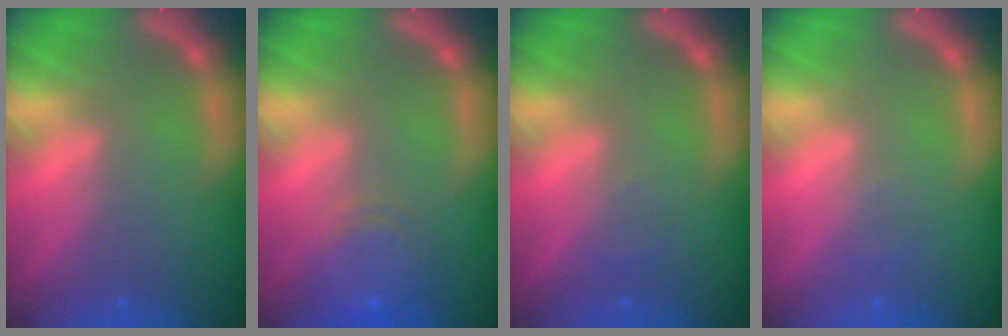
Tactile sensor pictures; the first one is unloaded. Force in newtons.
{"total": 5.1}
{"total": 0.9}
{"total": 0.9}